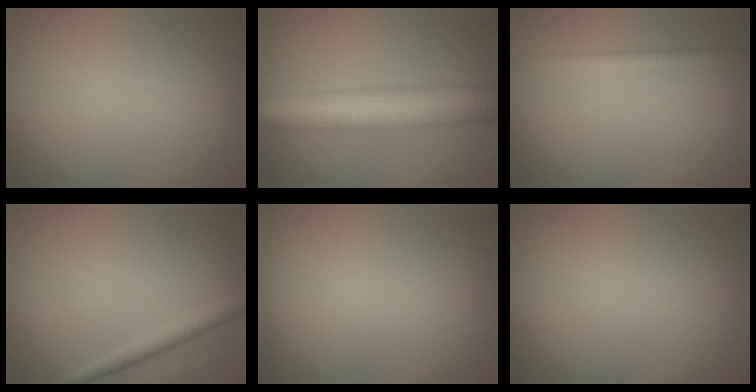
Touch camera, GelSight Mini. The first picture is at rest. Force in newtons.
{"total": 9.3, "press": 9.3, "slide": 0.1}
{"total": 1.1, "press": 1.1, "slide": 0.1}
{"total": 1.9, "press": 1.9, "slide": 0.2}
{"total": 0.0}
{"total": 0.0}